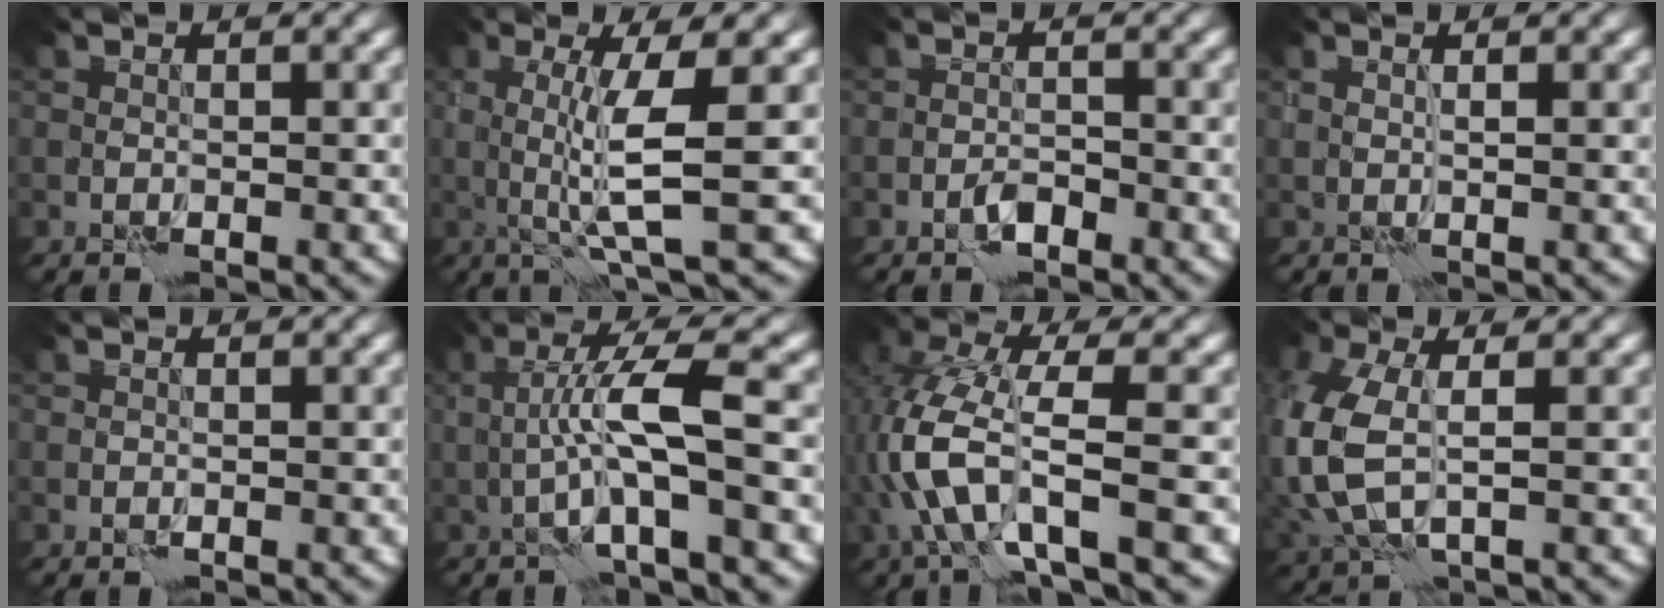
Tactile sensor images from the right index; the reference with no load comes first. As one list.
[{"total": 5.0, "force": [0.7, 0.4, 4.9], "torque": [-0.091, -0.006, 0.016]}, {"total": 1.2, "force": [-0.8, 0.5, 0.7], "torque": [-0.009, 0.003, -0.016]}, {"total": 0.9, "force": [0.7, -0.1, 0.6], "torque": [-0.011, -0.007, 0.015]}, {"total": 0.0}, {"total": 6.1, "force": [0.0, 0.7, 6.1], "torque": [-0.113, 0.015, 0.000]}, {"total": 7.0, "force": [-1.6, 2.3, 6.4], "torque": [-0.151, 0.003, -0.039]}, {"total": 6.9, "force": [0.3, 3.8, 5.7], "torque": [-0.166, -0.012, 0.005]}]